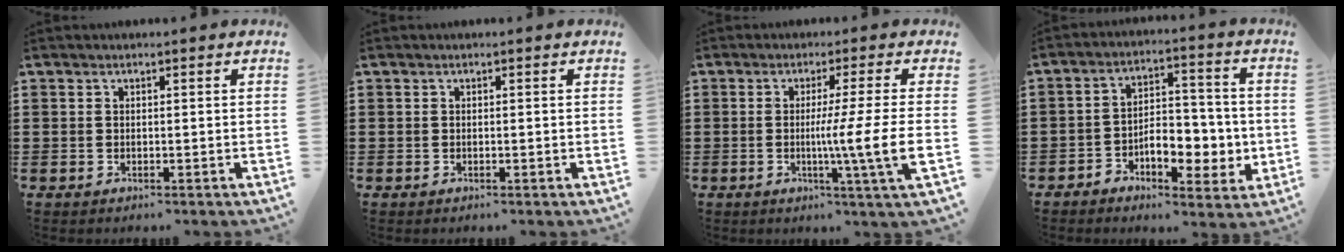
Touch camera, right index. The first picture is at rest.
{"total": 0.0}
{"total": 9.4, "force": [-1.2, -1.3, 9.2], "torque": [-0.159, -0.026, -0.030]}
{"total": 7.1, "force": [-2.5, 4.5, 4.9], "torque": [-0.072, 0.008, -0.047]}